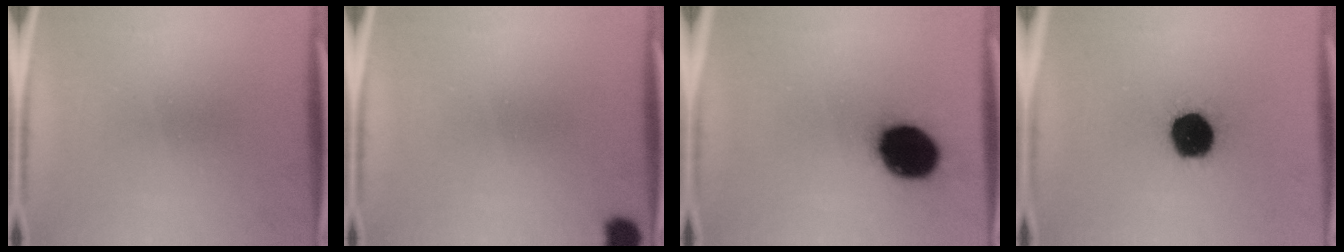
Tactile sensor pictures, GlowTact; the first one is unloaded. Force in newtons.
{"total": 2.5}
{"total": 15.6}
{"total": 14.8}